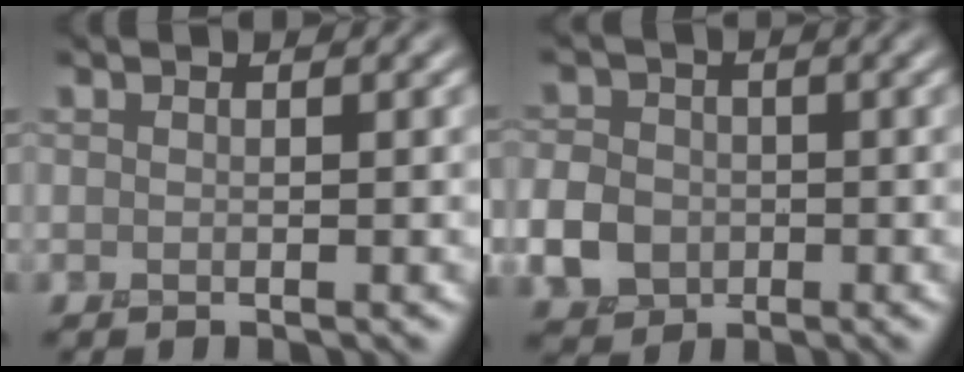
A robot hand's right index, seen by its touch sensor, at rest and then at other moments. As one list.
[{"total": 4.6, "force": [-1.1, 4.0, 2.1], "torque": [-0.041, -0.001, -0.039]}]